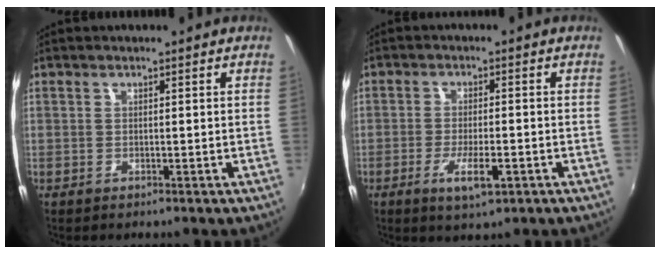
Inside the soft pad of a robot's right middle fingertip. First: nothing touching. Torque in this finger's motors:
{"motor_torque": [1.10, -1.04, 0.21, 0.13]}